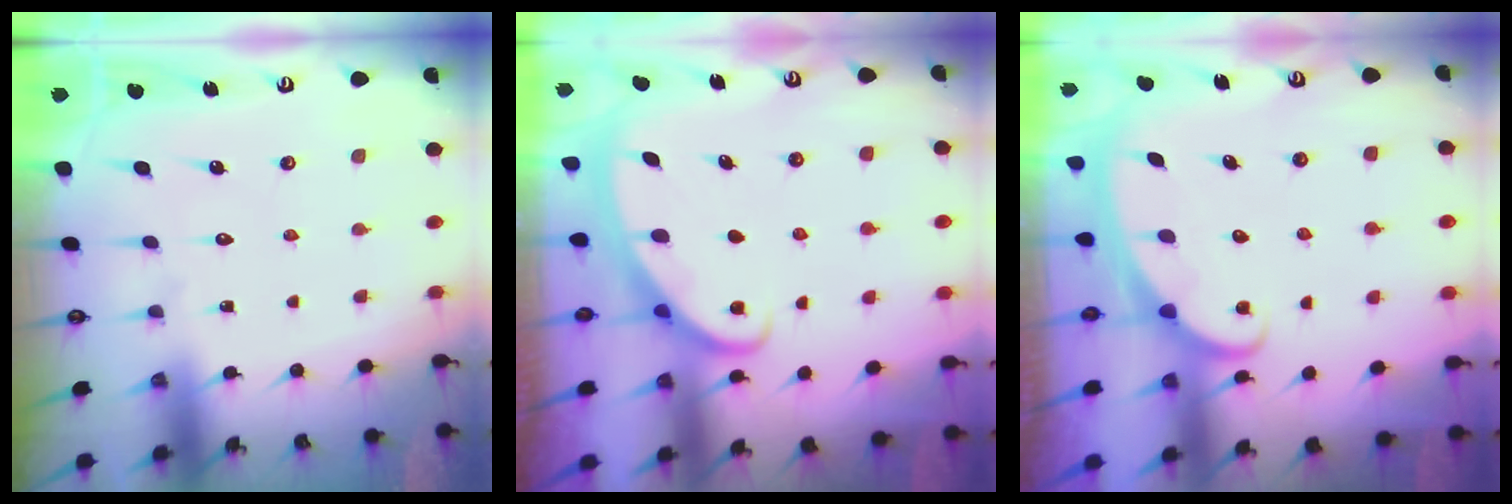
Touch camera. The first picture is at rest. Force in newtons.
{"total": 2.8, "press": 2.7, "slide": 0.3}
{"total": 2.3, "press": 2.3, "slide": 0.4}